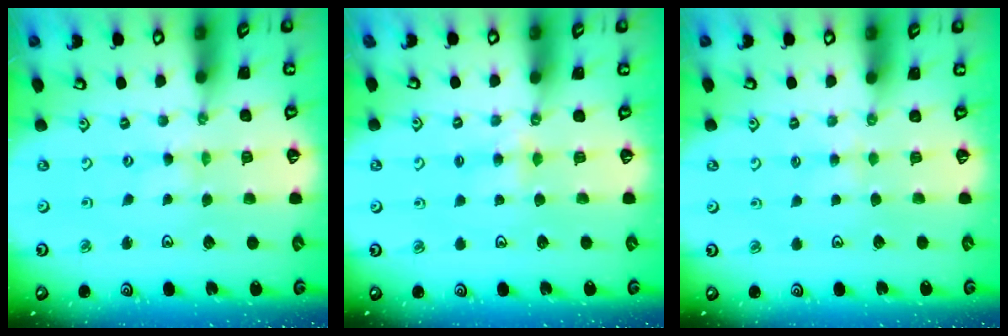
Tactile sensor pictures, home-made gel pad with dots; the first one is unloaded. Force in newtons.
{"total": 3.8, "press": 3.7, "slide": 0.4}
{"total": 2.8, "press": 2.7, "slide": 0.5}